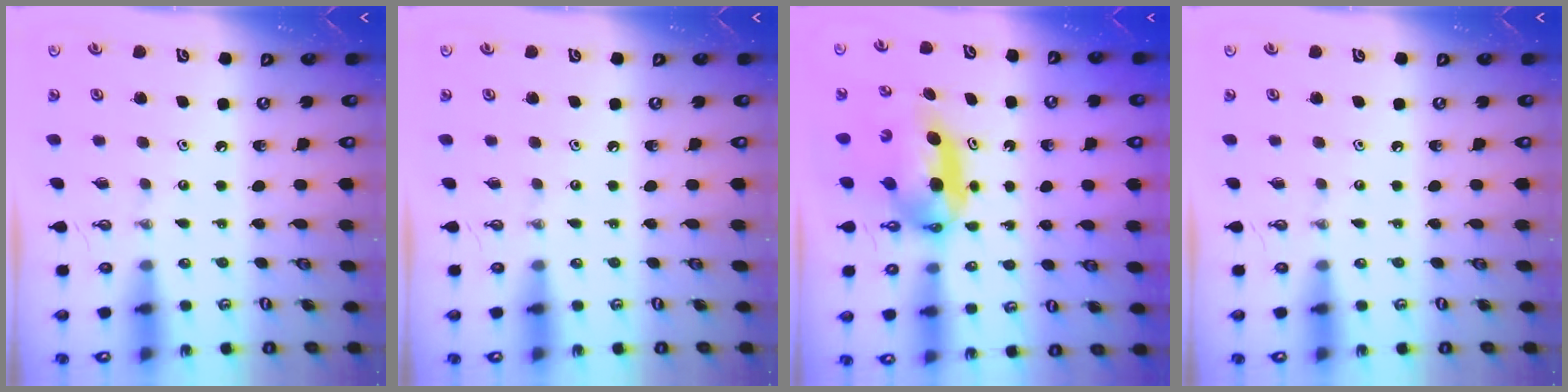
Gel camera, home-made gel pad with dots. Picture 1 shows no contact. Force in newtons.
{"total": 0.0}
{"total": 7.5, "press": 5.7, "slide": 4.9}
{"total": 0.0}